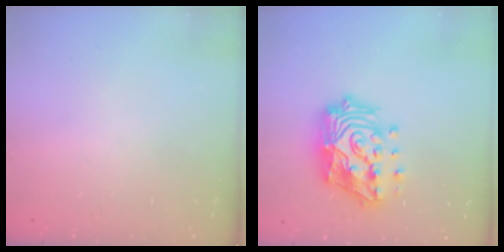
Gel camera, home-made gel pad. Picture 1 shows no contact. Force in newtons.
{"total": 25.6, "press": 25.5, "slide": 2.2}